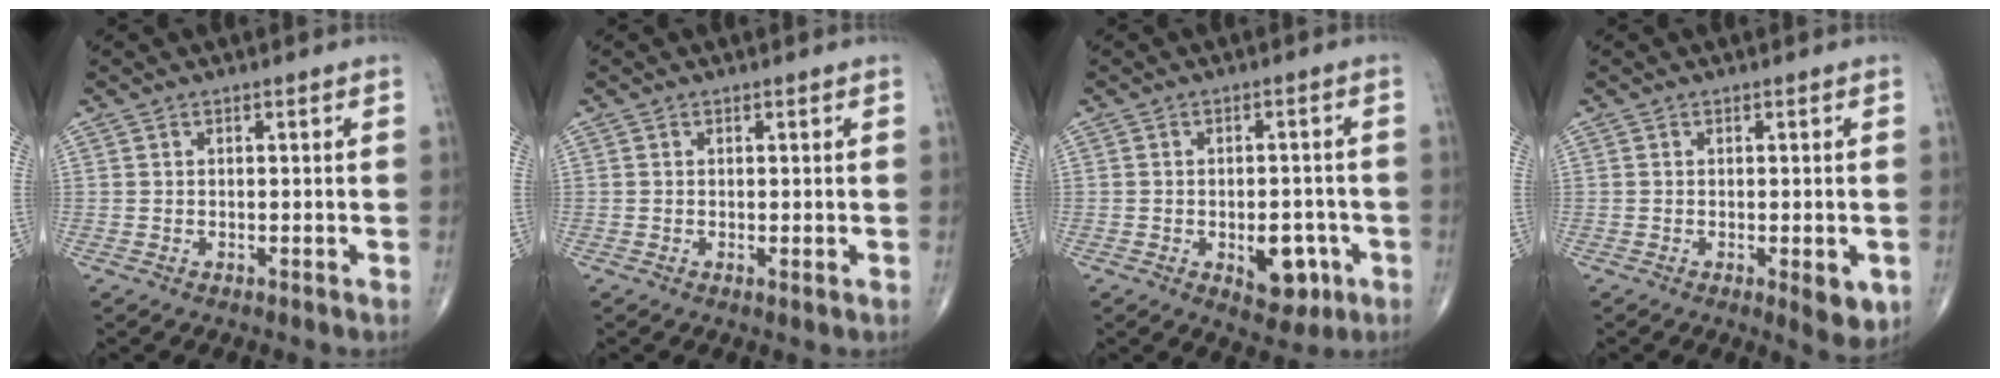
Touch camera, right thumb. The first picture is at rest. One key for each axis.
{"total": 0.5, "fx": 0.0, "fy": 0.1, "fz": 0.5, "tx": -0.014, "ty": -0.004, "tz": -0.002}
{"total": 7.8, "fx": -2.7, "fy": 4.4, "fz": 5.8, "tx": -0.052, "ty": 0.011, "tz": -0.026}
{"total": 4.8, "fx": -1.4, "fy": 1.7, "fz": 4.2, "tx": -0.044, "ty": -0.009, "tz": -0.013}